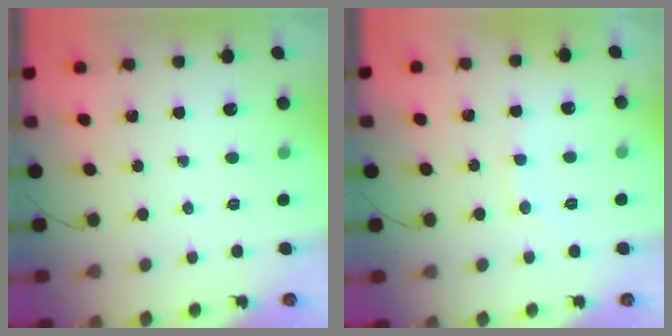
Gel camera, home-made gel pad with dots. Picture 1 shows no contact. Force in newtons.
{"total": 7.5, "press": 7.4, "slide": 1.5}